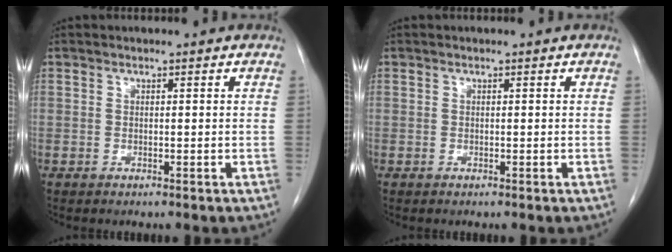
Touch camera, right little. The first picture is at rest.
{"total": 0.0}